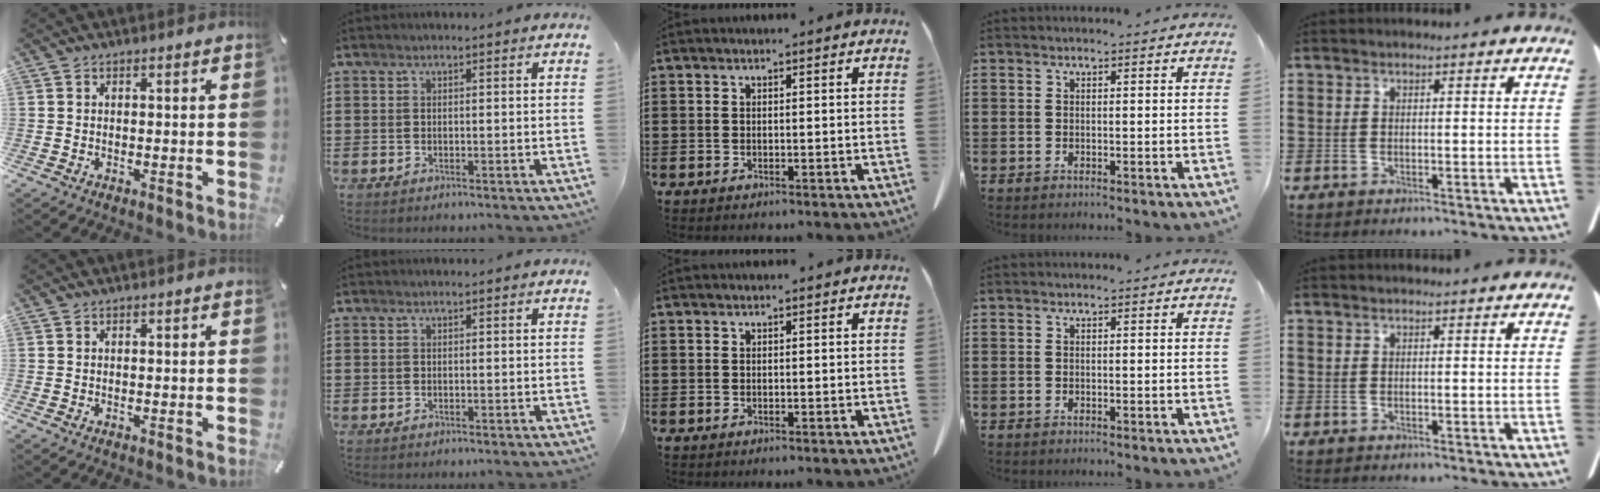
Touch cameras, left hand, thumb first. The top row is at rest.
{}